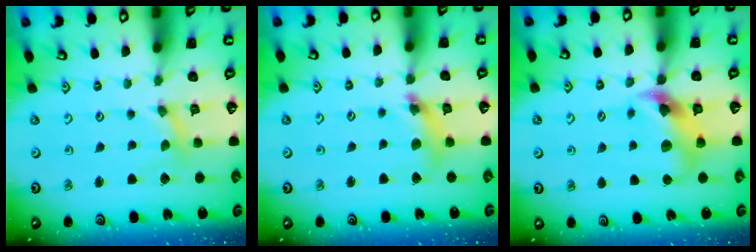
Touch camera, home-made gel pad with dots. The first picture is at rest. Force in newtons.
{"total": 10.4, "press": 10.3, "slide": 1.3}
{"total": 10.0, "press": 9.9, "slide": 1.6}